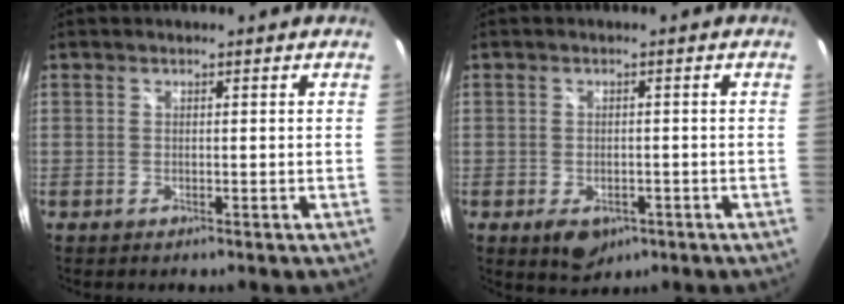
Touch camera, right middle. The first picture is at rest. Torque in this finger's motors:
{"motor_torque": [0.54, -0.36, 0.05, 0.01]}